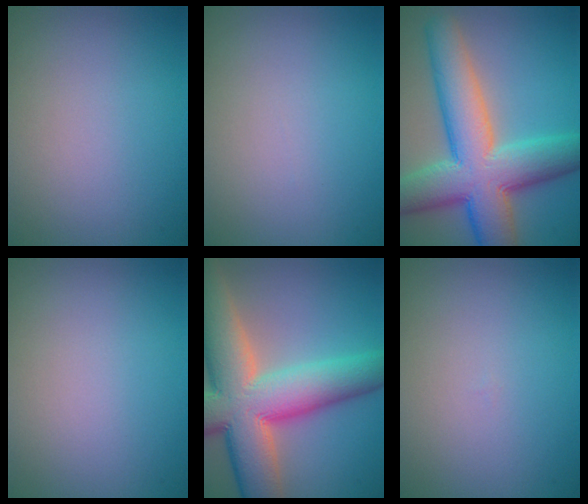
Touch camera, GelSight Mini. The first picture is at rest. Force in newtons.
{"total": 0.0}
{"total": 11.2, "press": 11.2, "slide": 0.4}
{"total": 0.0}
{"total": 13.7, "press": 13.7, "slide": 0.8}
{"total": 0.0}